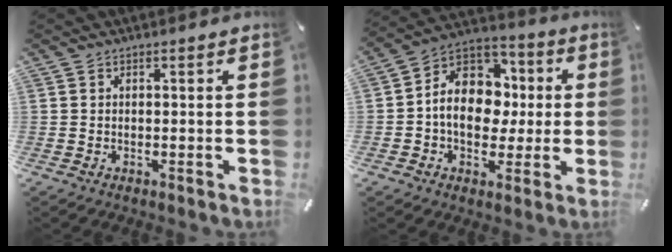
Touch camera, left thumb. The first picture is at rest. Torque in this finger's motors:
{"motor_torque": [1.31, 2.13, 0.28, -0.05, 0.16]}